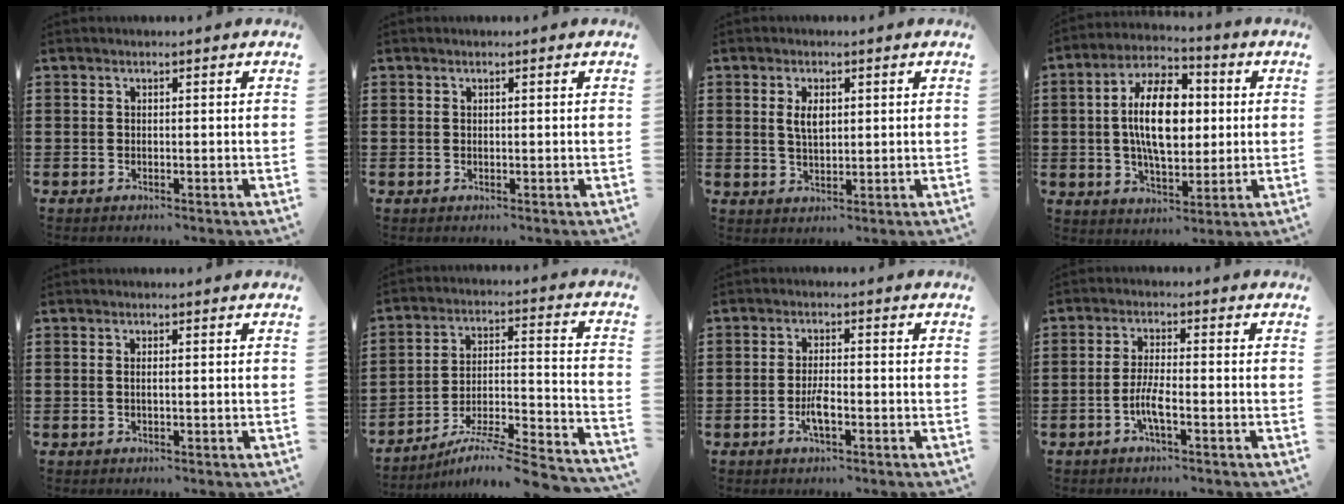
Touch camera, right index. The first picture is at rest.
{"total": 0.0}
{"total": 3.5, "force": [1.0, 1.7, 2.9], "torque": [-0.053, 0.004, 0.013]}
{"total": 12.6, "force": [1.3, 6.3, 10.9], "torque": [-0.194, 0.010, 0.017]}
{"total": 0.8, "force": [0.0, 0.2, 0.7], "torque": [-0.016, -0.001, 0.001]}
{"total": 7.0, "force": [-6.1, -0.1, 3.5], "torque": [-0.050, -0.007, -0.123]}
{"total": 3.6, "force": [-1.5, 1.0, 3.1], "torque": [-0.058, 0.002, -0.029]}
{"total": 4.1, "force": [-1.9, 0.8, 3.6], "torque": [-0.081, -0.005, -0.040]}